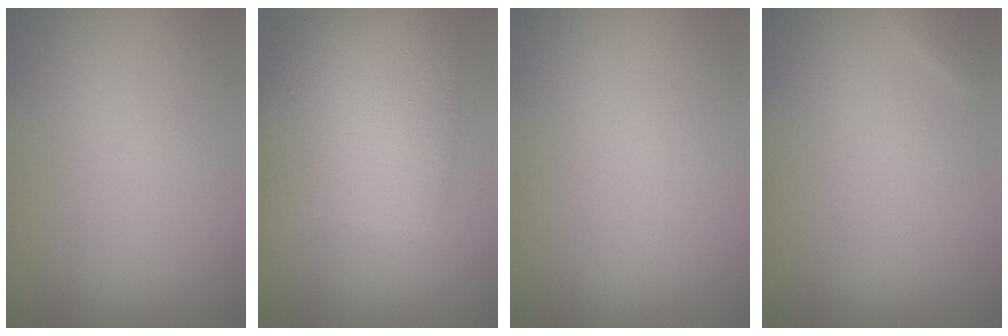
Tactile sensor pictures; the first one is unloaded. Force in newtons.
{"total": 6.1, "press": 6.1, "slide": 0.0}
{"total": 0.0}
{"total": 0.8, "press": 0.8, "slide": 0.1}